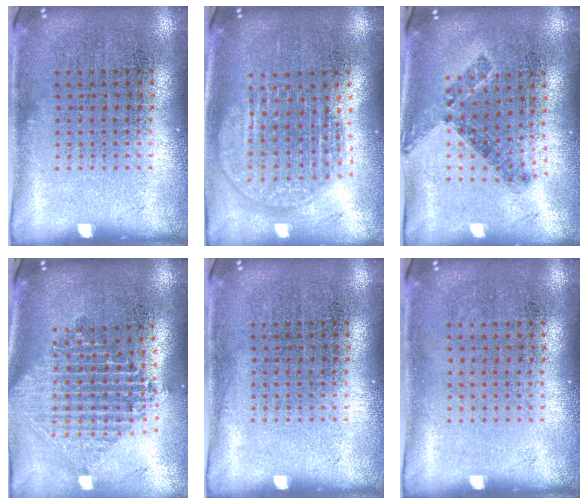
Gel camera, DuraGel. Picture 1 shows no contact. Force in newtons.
{"total": 1.8, "press": 1.6, "slide": 0.9}
{"total": 0.7, "press": 0.7, "slide": 0.3}
{"total": 2.4, "press": 1.9, "slide": 1.5}
{"total": 0.0}
{"total": 0.0}